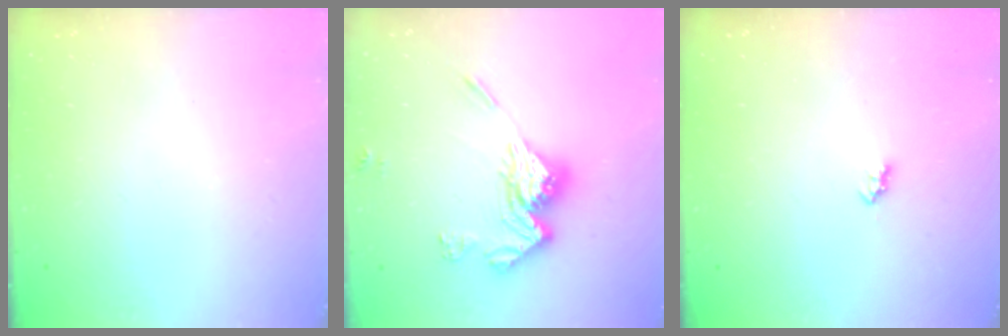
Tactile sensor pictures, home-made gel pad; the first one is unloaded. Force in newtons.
{"total": 15.7, "press": 15.6, "slide": 1.7}
{"total": 2.4, "press": 2.4, "slide": 0.4}